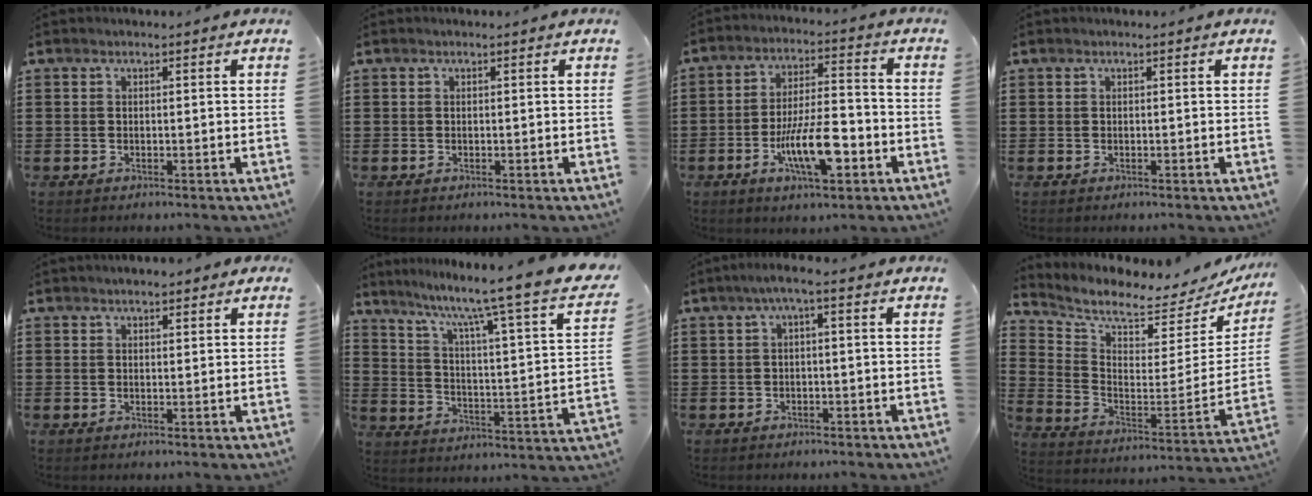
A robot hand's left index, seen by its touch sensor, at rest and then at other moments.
{"total": 0.0}
{"total": 11.2, "force": [-4.1, 3.7, 9.8], "torque": [-0.194, -0.001, -0.074]}
{"total": 0.0}
{"total": 1.7, "force": [1.4, 0.6, 0.7], "torque": [-0.015, 0.006, 0.026]}
{"total": 8.8, "force": [7.0, -0.7, 5.3], "torque": [-0.114, -0.068, 0.099]}
{"total": 2.3, "force": [-1.0, 0.2, 2.0], "torque": [-0.035, 0.004, -0.021]}
{"total": 5.0, "force": [4.6, 0.7, 1.9], "torque": [-0.065, -0.056, 0.072]}